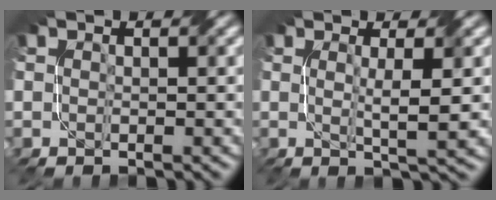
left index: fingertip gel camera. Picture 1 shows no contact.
{"total": 3.7, "force": [0.4, 0.4, 3.6], "torque": [-0.058, -0.001, 0.007]}